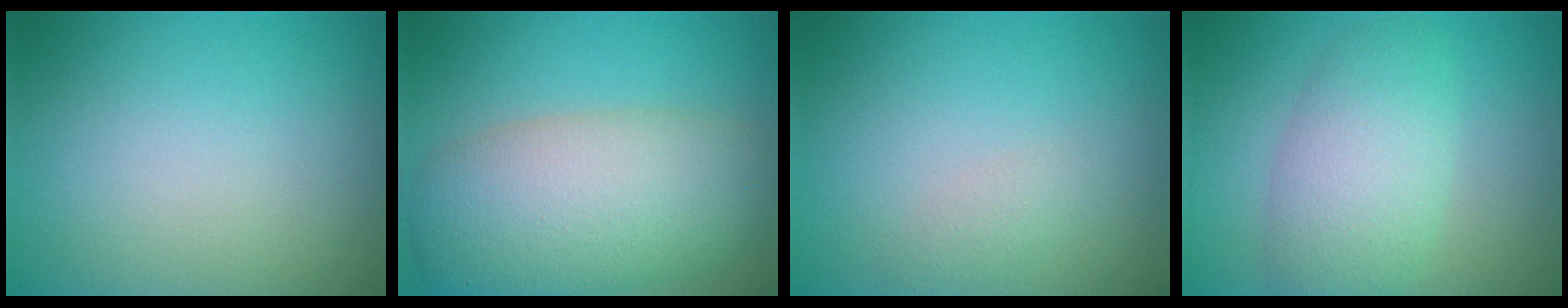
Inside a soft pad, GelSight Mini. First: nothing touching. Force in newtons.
{"total": 8.9, "press": 8.9, "slide": 0.2}
{"total": 1.1, "press": 1.1, "slide": 0.0}
{"total": 5.3, "press": 5.3, "slide": 0.1}